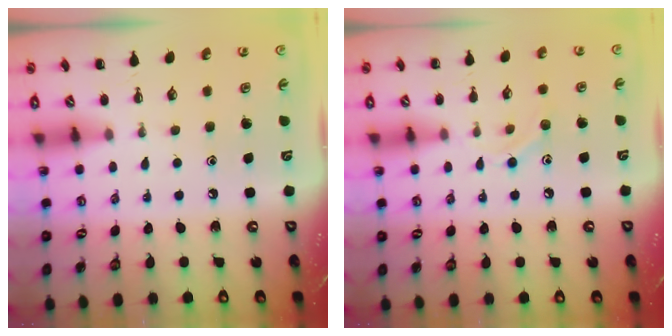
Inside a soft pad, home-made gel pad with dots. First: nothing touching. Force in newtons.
{"total": 6.6, "press": 6.5, "slide": 1.1}